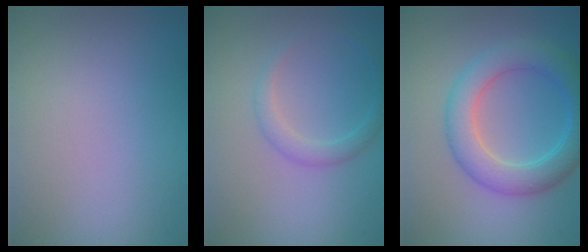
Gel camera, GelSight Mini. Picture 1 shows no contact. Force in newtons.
{"total": 1.6, "press": 1.6, "slide": 0.1}
{"total": 5.1, "press": 5.1, "slide": 0.2}